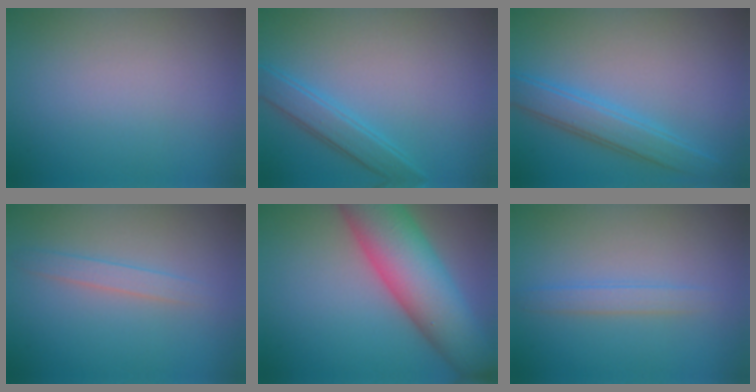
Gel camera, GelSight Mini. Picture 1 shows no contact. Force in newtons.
{"total": 2.8, "press": 2.8, "slide": 0.2}
{"total": 3.6, "press": 3.6, "slide": 0.1}
{"total": 1.5, "press": 1.5, "slide": 0.1}
{"total": 10.3, "press": 10.3, "slide": 0.6}
{"total": 1.8, "press": 1.8, "slide": 0.0}